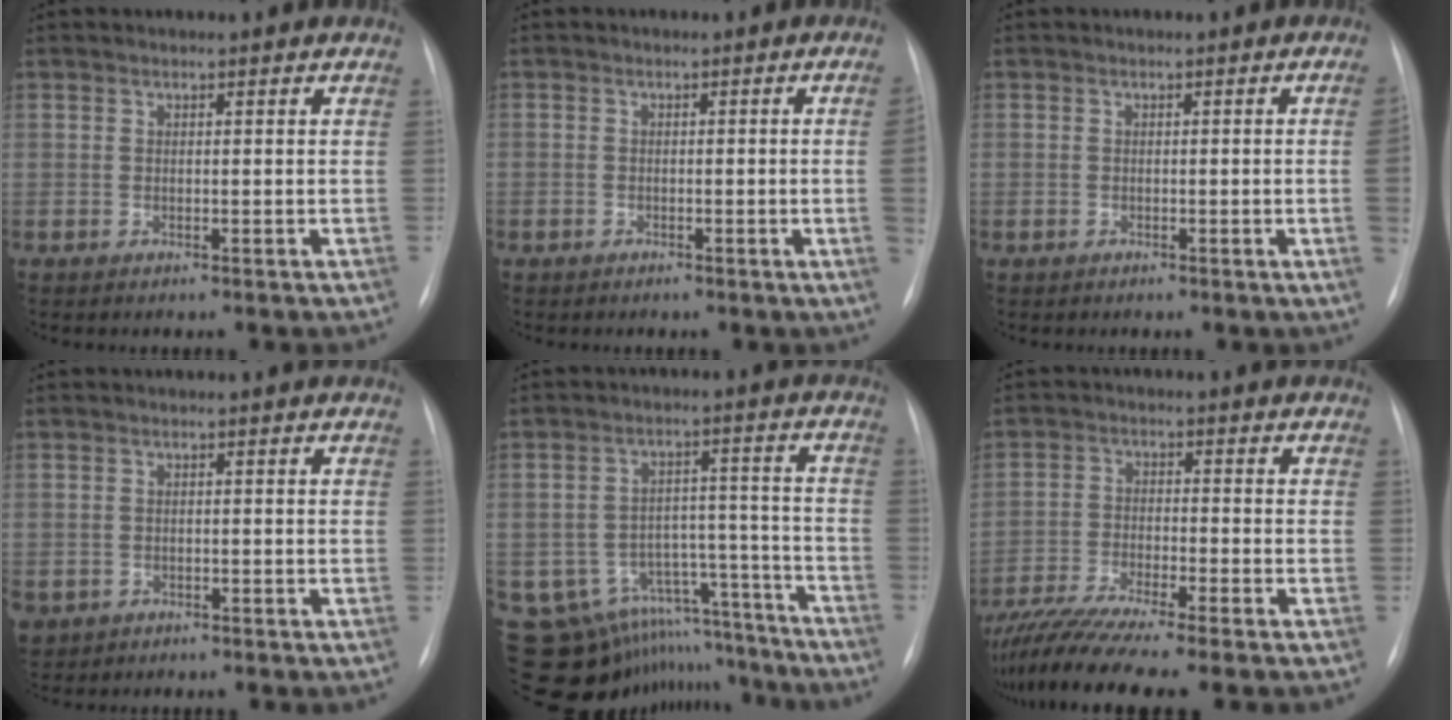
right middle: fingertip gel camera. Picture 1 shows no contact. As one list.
[{"total": 2.4, "force": [-0.6, -0.2, 2.3], "torque": [-0.034, 0.003, -0.010]}, {"total": 2.1, "force": [-0.3, -0.5, 2.0], "torque": [-0.028, 0.002, -0.003]}, {"total": 3.6, "force": [-1.9, 3.0, 0.7], "torque": [-0.016, 0.002, -0.027]}, {"total": 15.7, "force": [-13.3, 7.6, 3.4], "torque": [-0.048, 0.064, -0.172]}, {"total": 11.0, "force": [-9.2, -0.4, 6.0], "torque": [-0.107, -0.022, -0.155]}]